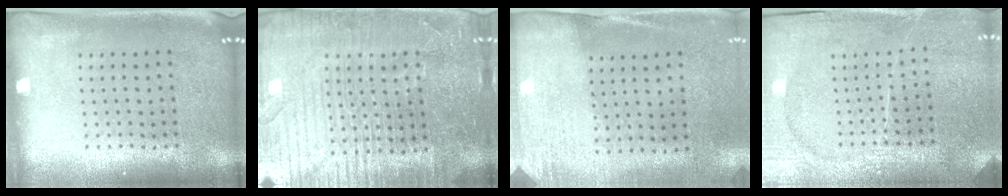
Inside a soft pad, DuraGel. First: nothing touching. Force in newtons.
{"total": 4.8, "press": 4.5, "slide": 1.7}
{"total": 2.7, "press": 2.3, "slide": 1.4}
{"total": 3.8, "press": 3.4, "slide": 1.6}